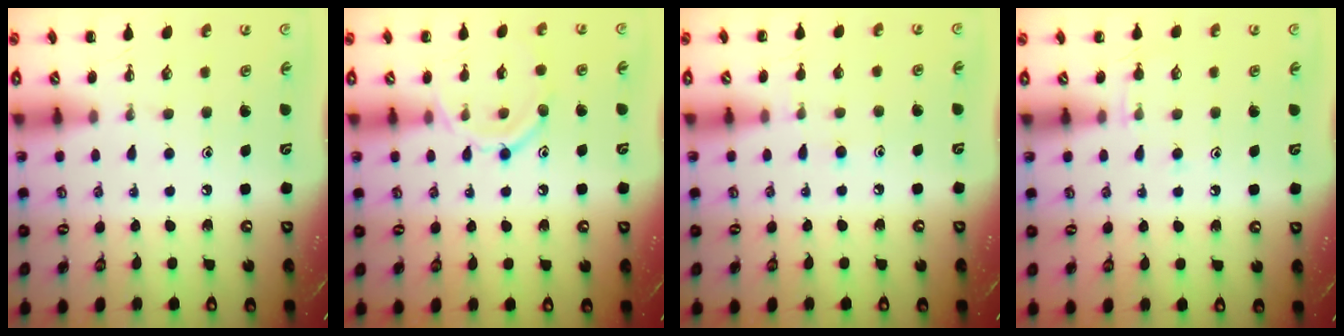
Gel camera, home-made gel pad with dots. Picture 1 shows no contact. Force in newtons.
{"total": 10.9, "press": 10.9, "slide": 0.8}
{"total": 4.8, "press": 4.5, "slide": 1.7}
{"total": 4.8, "press": 4.5, "slide": 1.6}